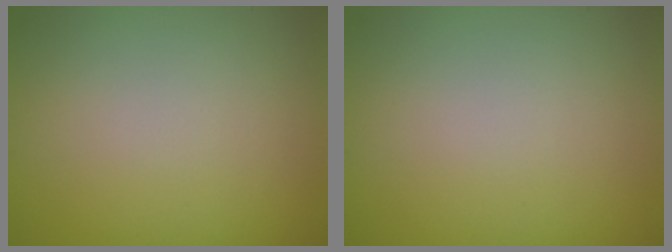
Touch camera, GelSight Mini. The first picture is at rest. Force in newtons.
{"total": 0.0}